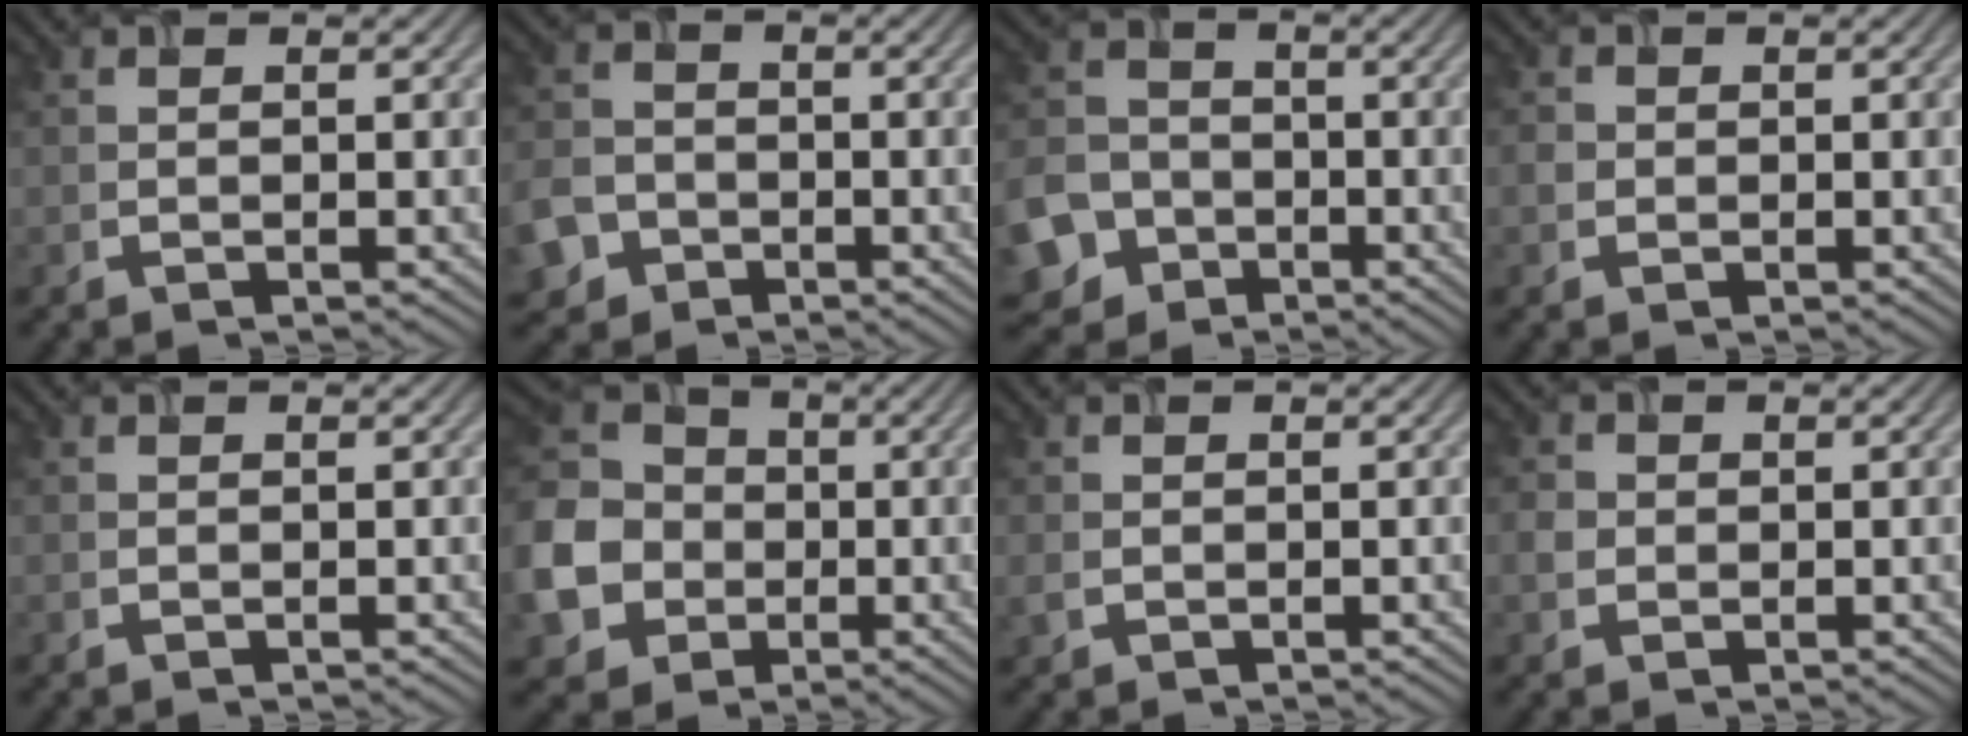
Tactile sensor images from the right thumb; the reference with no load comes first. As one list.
[{"total": 5.4, "force": [-2.7, 4.2, 1.9], "torque": [-0.060, -0.010, -0.063]}, {"total": 9.0, "force": [-4.2, 7.3, 3.2], "torque": [-0.096, -0.032, -0.102]}, {"total": 1.2, "force": [-0.1, 1.2, 0.4], "torque": [-0.008, -0.002, -0.007]}, {"total": 0.0}, {"total": 12.5, "force": [-2.5, 10.8, 5.7], "torque": [-0.189, -0.033, -0.067]}, {"total": 1.3, "force": [-0.2, 1.2, 0.6], "torque": [-0.017, -0.005, -0.005]}, {"total": 1.5, "force": [-0.1, 1.5, 0.5], "torque": [-0.014, -0.001, -0.006]}]